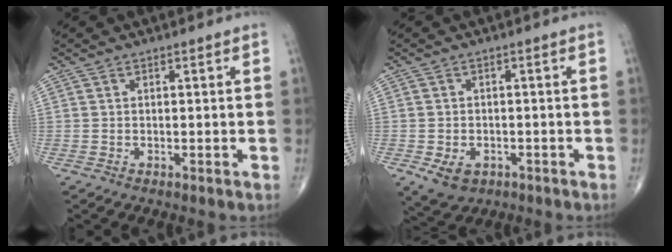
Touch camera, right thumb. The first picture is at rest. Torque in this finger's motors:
{"motor_torque": [0.53, 0.61, -0.23, -0.31, 0.06]}